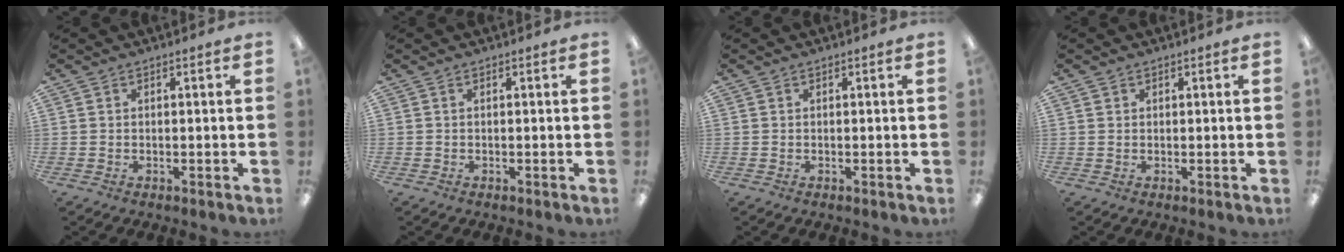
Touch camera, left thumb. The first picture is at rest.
{"total": 0.0}
{"total": 0.0}
{"total": 0.8, "force": [0.5, 0.6, 0.0], "torque": [0.000, 0.002, 0.009]}